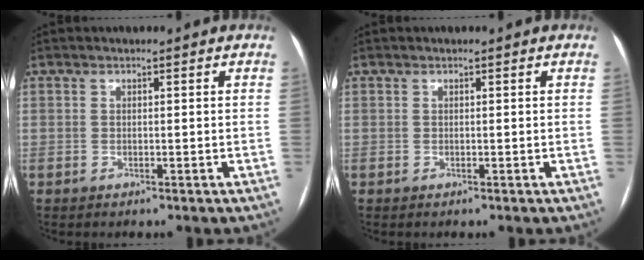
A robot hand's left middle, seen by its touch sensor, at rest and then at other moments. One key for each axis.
{"total": 0.0}